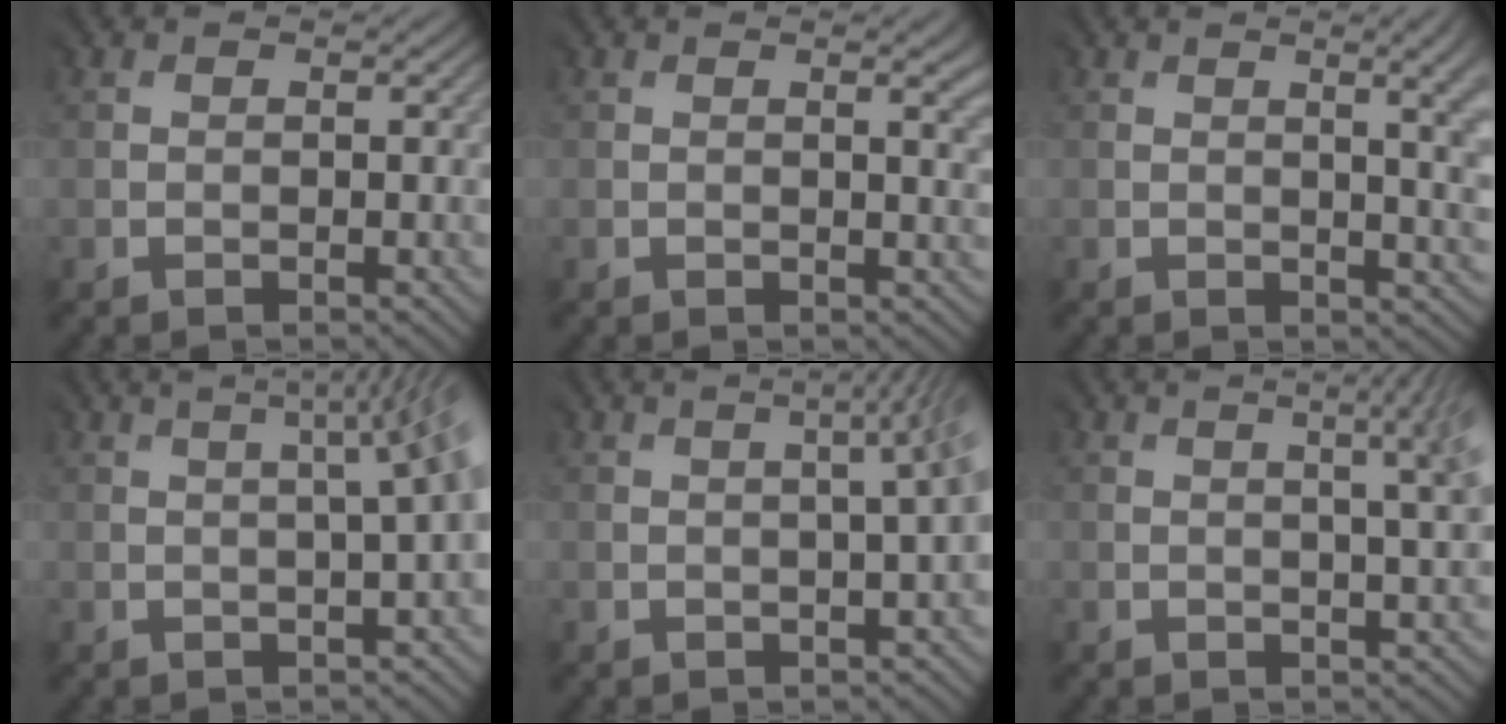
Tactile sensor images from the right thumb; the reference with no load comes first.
{"total": 3.2, "force": [0.7, 1.0, 3.0], "torque": [-0.021, 0.000, 0.008]}
{"total": 8.2, "force": [1.1, 3.3, 7.4], "torque": [-0.053, 0.032, 0.003]}
{"total": 7.3, "force": [0.9, 1.8, 7.0], "torque": [-0.038, 0.054, -0.008]}
{"total": 5.7, "force": [0.3, 1.4, 5.5], "torque": [-0.021, 0.035, -0.014]}
{"total": 5.7, "force": [1.6, 1.5, 5.3], "torque": [-0.035, 0.031, 0.001]}